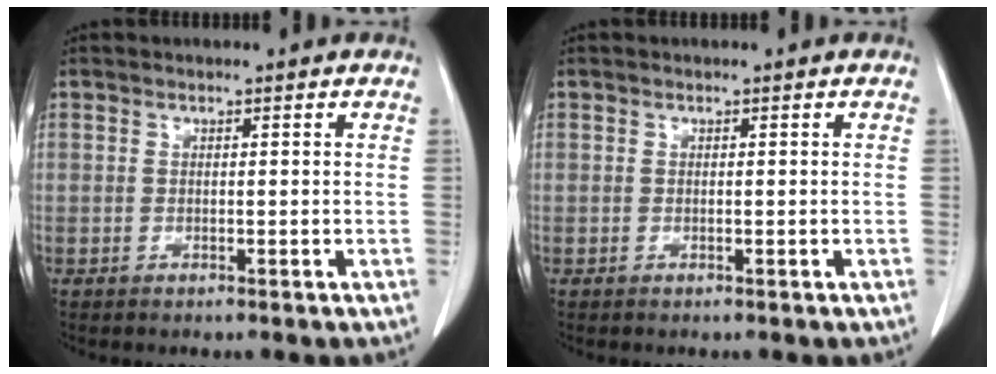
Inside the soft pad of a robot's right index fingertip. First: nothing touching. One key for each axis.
{"total": 0.0}